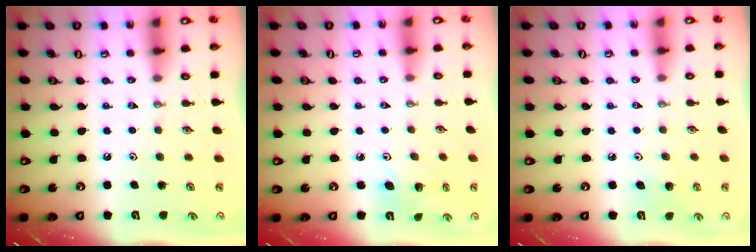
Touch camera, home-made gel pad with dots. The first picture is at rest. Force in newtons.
{"total": 4.3, "press": 3.9, "slide": 1.8}
{"total": 3.7, "press": 3.6, "slide": 0.3}